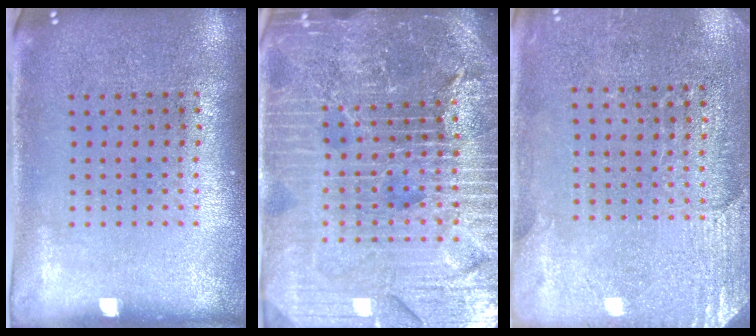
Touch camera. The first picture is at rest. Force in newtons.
{"total": 5.9, "press": 5.3, "slide": 2.8}
{"total": 2.7, "press": 2.5, "slide": 0.9}